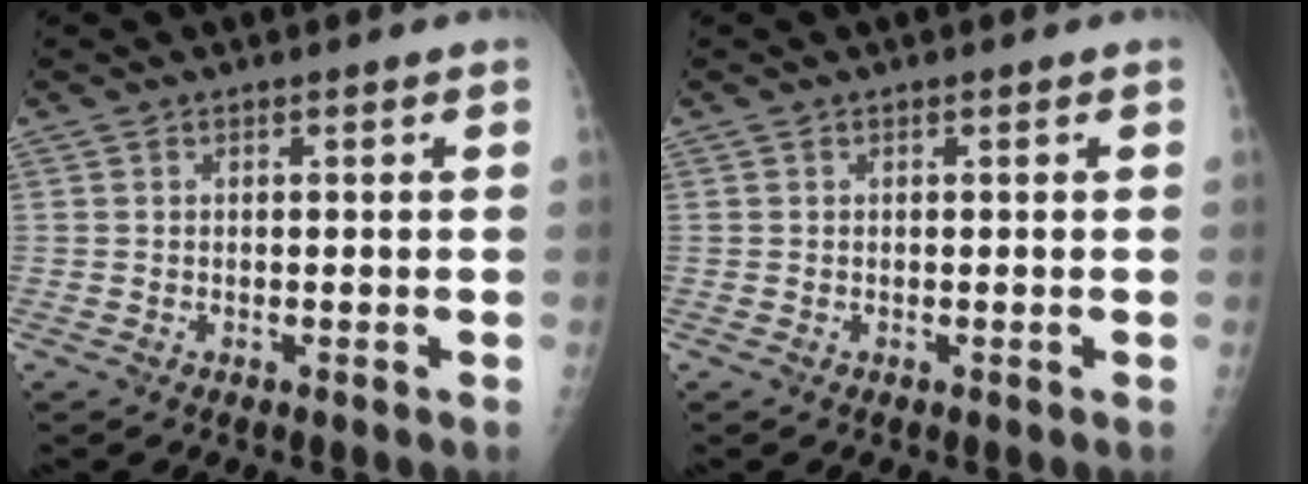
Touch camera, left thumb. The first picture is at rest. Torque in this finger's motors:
{"motor_torque": [-0.16, -0.03, -0.15, -0.03, 0.00]}